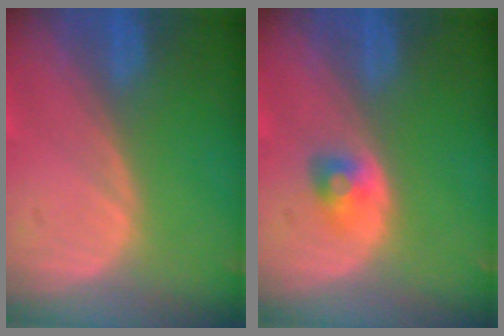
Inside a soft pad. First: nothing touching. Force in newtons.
{"total": 2.4, "press": 2.2, "slide": 0.7}